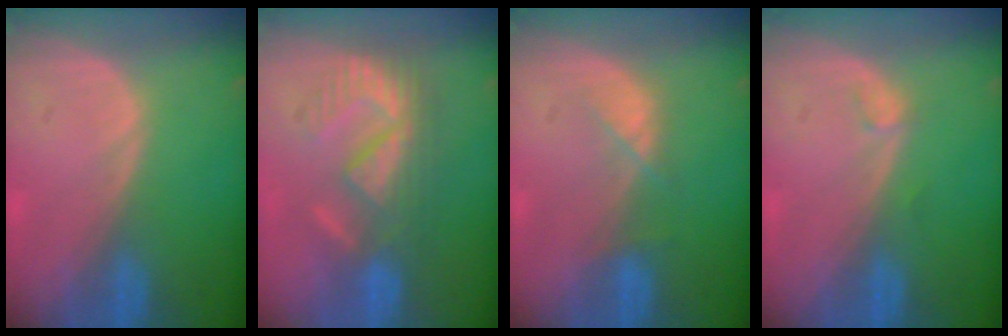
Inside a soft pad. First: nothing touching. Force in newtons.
{"total": 8.8, "press": 7.9, "slide": 3.9}
{"total": 2.4, "press": 2.3, "slide": 0.5}
{"total": 0.8, "press": 0.7, "slide": 0.1}